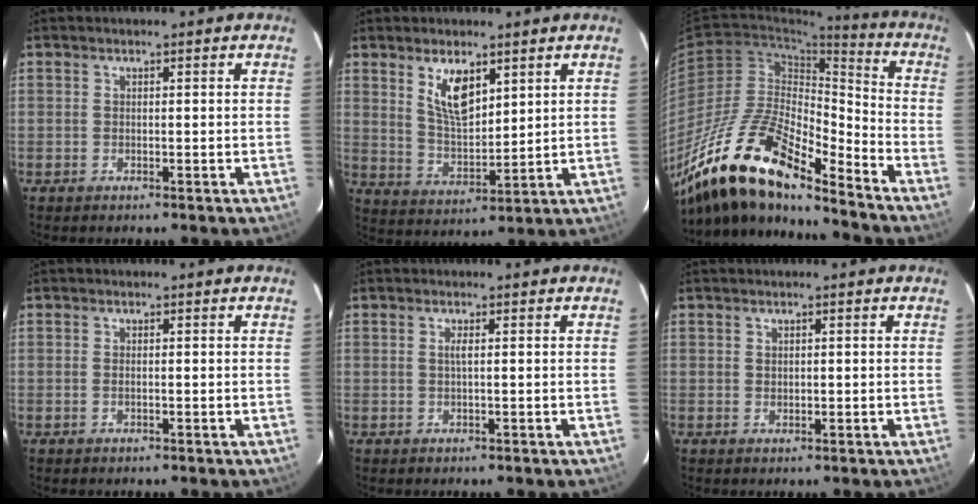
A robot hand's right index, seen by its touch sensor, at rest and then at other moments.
{"total": 8.2, "force": [4.4, 3.5, 6.0], "torque": [-0.107, -0.002, 0.093]}
{"total": 20.8, "force": [-16.0, 5.5, 12.1], "torque": [-0.227, -0.011, -0.306]}
{"total": 0.6, "force": [-0.2, 0.2, 0.5], "torque": [-0.011, 0.000, -0.004]}
{"total": 0.9, "force": [0.1, -0.2, 0.9], "torque": [-0.017, 0.001, 0.000]}
{"total": 0.8, "force": [0.3, 0.7, 0.2], "torque": [-0.002, 0.003, 0.005]}